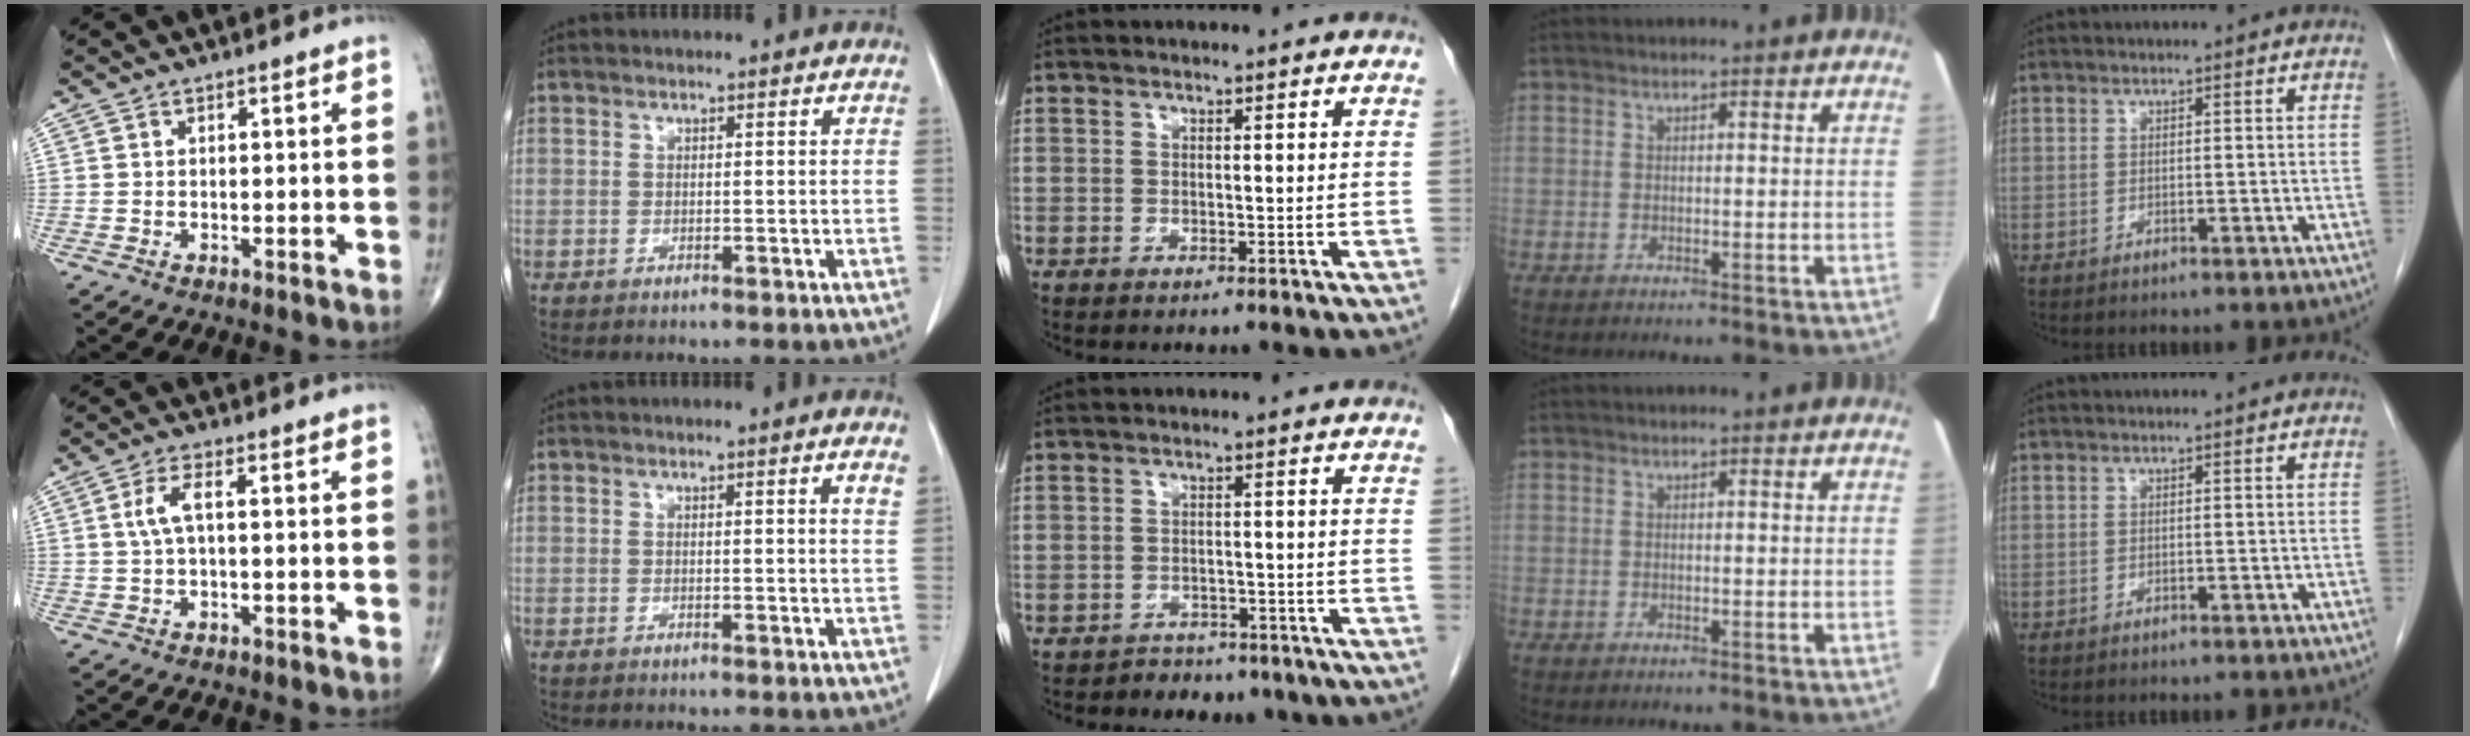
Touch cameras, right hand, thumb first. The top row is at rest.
{"thumb": {"total": 4.0, "force": [0.5, 1.3, 3.8], "torque": [-0.094, 0.012, 0.008]}, "index": {"total": 1.7, "force": [1.1, -0.2, 1.2], "torque": [-0.019, -0.004, 0.010]}, "middle": {"total": 4.6, "force": [-3.6, 2.8, 0.5], "torque": [-0.008, 0.011, -0.044]}}